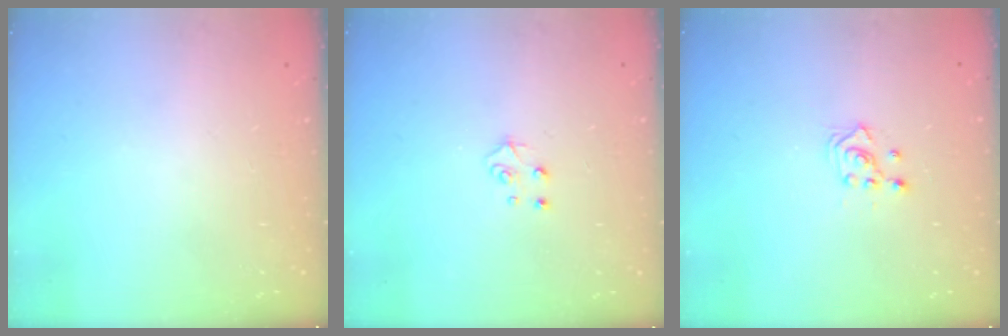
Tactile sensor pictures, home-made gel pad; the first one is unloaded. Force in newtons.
{"total": 4.5, "press": 4.4, "slide": 0.4}
{"total": 2.6, "press": 2.4, "slide": 1.0}